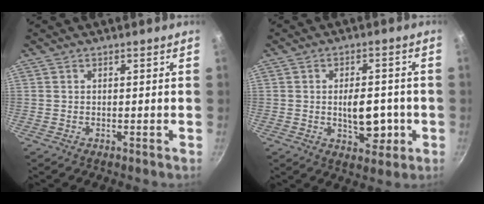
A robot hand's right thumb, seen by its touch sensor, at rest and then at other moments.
{"total": 8.7, "force": [-1.3, 4.9, 7.0], "torque": [-0.068, 0.002, -0.013]}